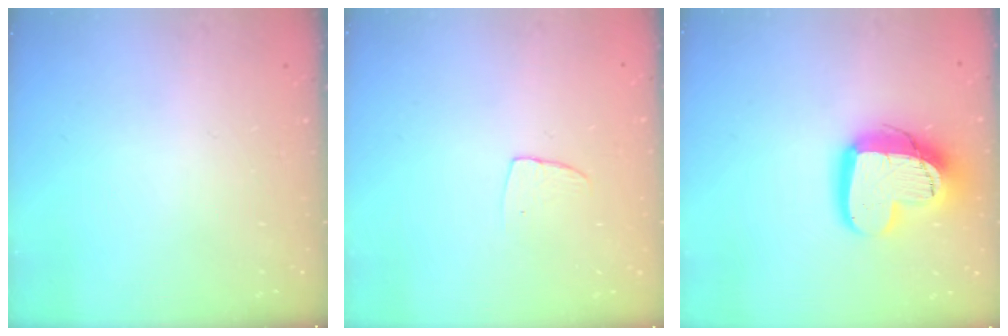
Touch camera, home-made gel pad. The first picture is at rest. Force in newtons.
{"total": 4.9, "press": 4.8, "slide": 0.4}
{"total": 16.8, "press": 16.7, "slide": 1.5}